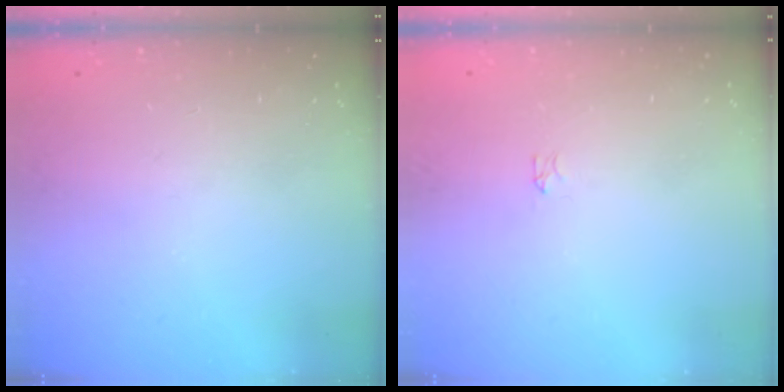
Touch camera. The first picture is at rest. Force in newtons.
{"total": 0.0}